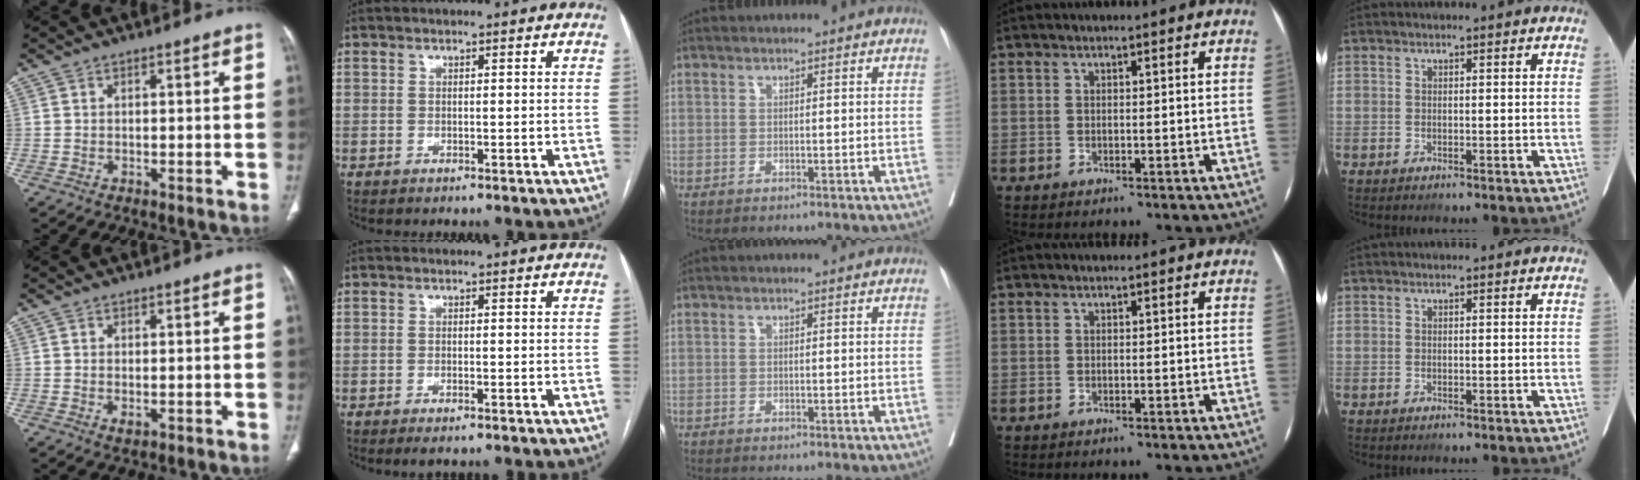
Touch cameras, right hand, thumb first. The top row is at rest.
{"thumb": {"total": 1.1, "force": [-0.2, 0.6, 0.9], "torque": [-0.020, -0.006, 0.001]}, "index": {"total": 1.7, "force": [-1.2, 0.2, 1.2], "torque": [-0.020, -0.004, -0.017]}, "middle": {"total": 0.6, "force": [-0.3, -0.3, -0.4], "torque": [0.007, 0.003, -0.010]}}